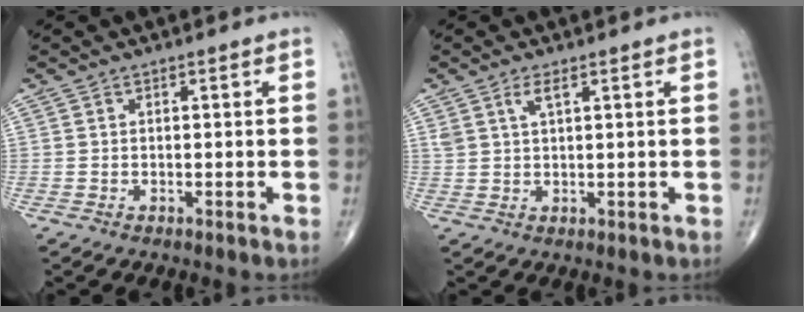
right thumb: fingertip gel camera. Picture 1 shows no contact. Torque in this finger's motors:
{"motor_torque": [-0.35, 0.66, 0.56, 0.38, 0.00]}